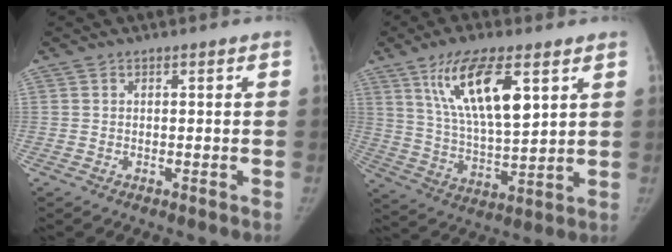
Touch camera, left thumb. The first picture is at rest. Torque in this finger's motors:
{"motor_torque": [1.95, 1.79, 1.39, -1.38, 0.59]}